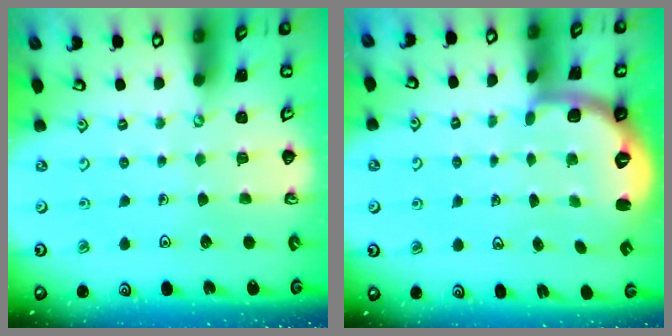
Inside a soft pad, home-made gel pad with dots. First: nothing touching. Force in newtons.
{"total": 2.8, "press": 1.7, "slide": 2.1}